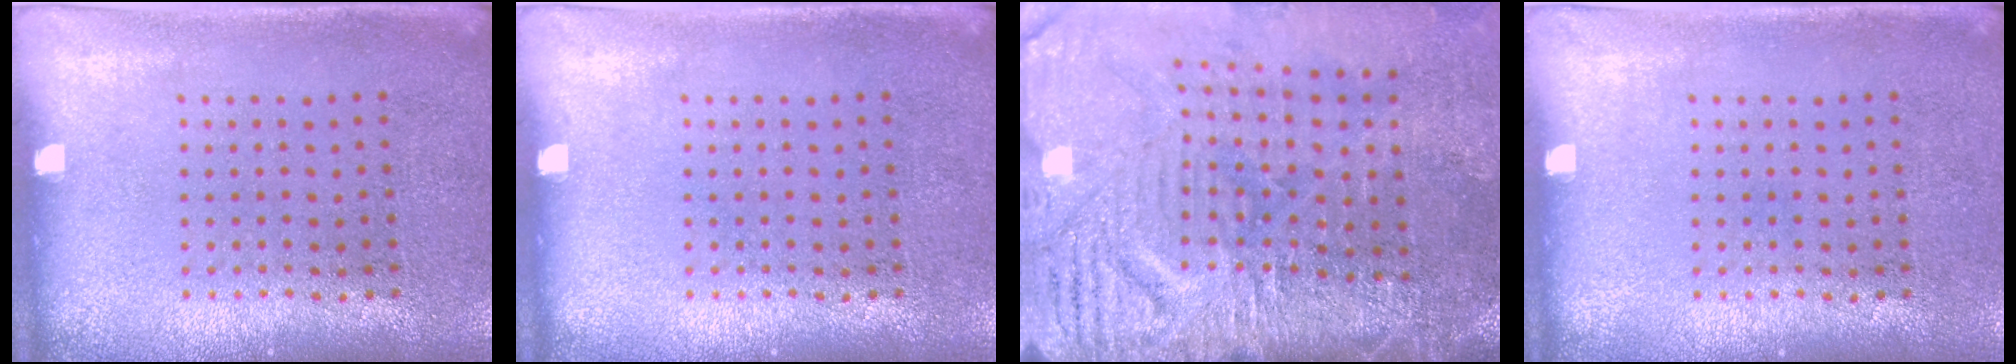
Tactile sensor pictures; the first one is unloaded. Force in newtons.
{"total": 0.0}
{"total": 4.8, "press": 3.9, "slide": 2.8}
{"total": 0.0}